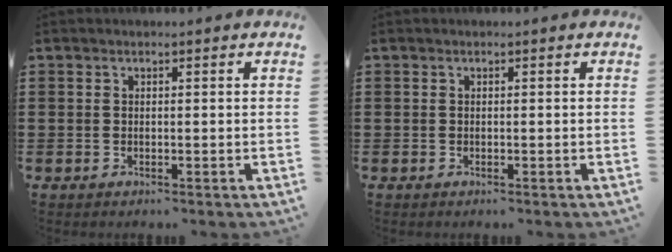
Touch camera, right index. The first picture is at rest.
{"total": 0.0}